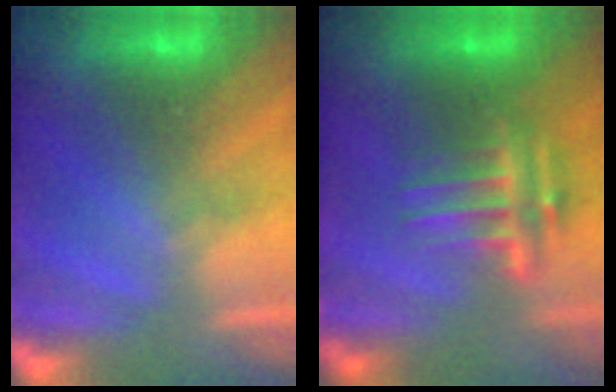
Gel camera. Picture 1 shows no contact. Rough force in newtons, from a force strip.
{"total": 7.4}